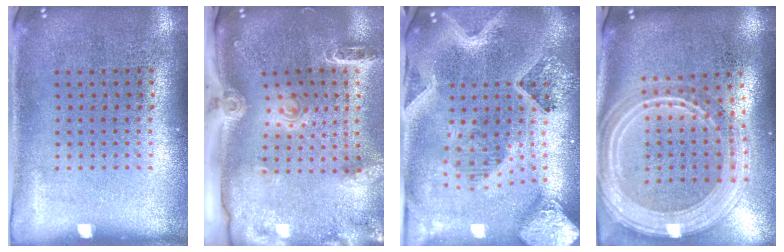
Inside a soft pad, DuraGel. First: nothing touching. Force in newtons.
{"total": 2.5, "press": 2.0, "slide": 1.5}
{"total": 3.9, "press": 3.1, "slide": 2.4}
{"total": 3.0, "press": 2.4, "slide": 1.7}